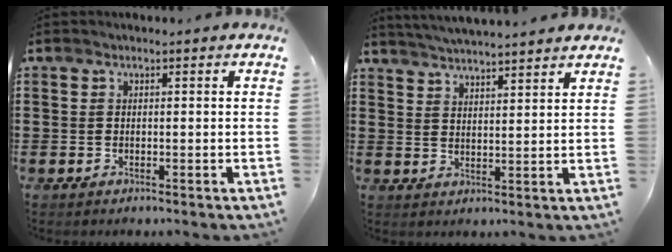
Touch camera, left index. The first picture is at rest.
{"total": 3.9, "force": [3.8, -0.6, 0.3], "torque": [-0.020, -0.020, 0.067]}